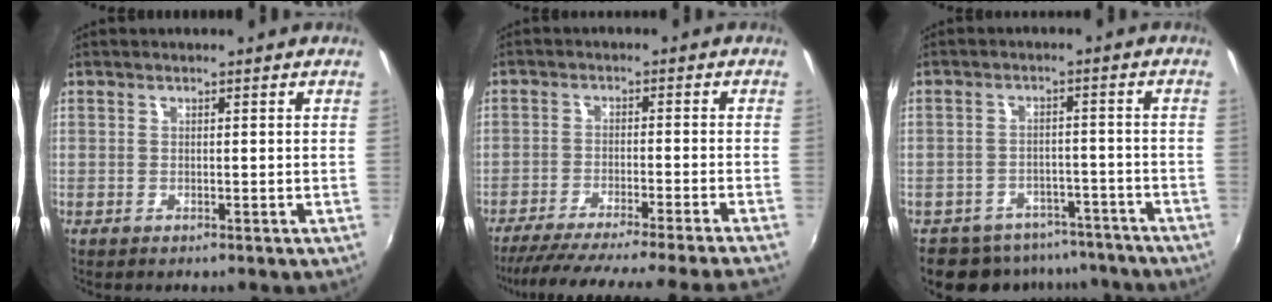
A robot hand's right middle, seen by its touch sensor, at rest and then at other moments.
{"total": 19.7, "force": [-17.9, -2.0, 8.1], "torque": [-0.145, -0.025, -0.267]}
{"total": 12.9, "force": [-10.7, 6.5, 3.3], "torque": [-0.074, 0.013, -0.132]}